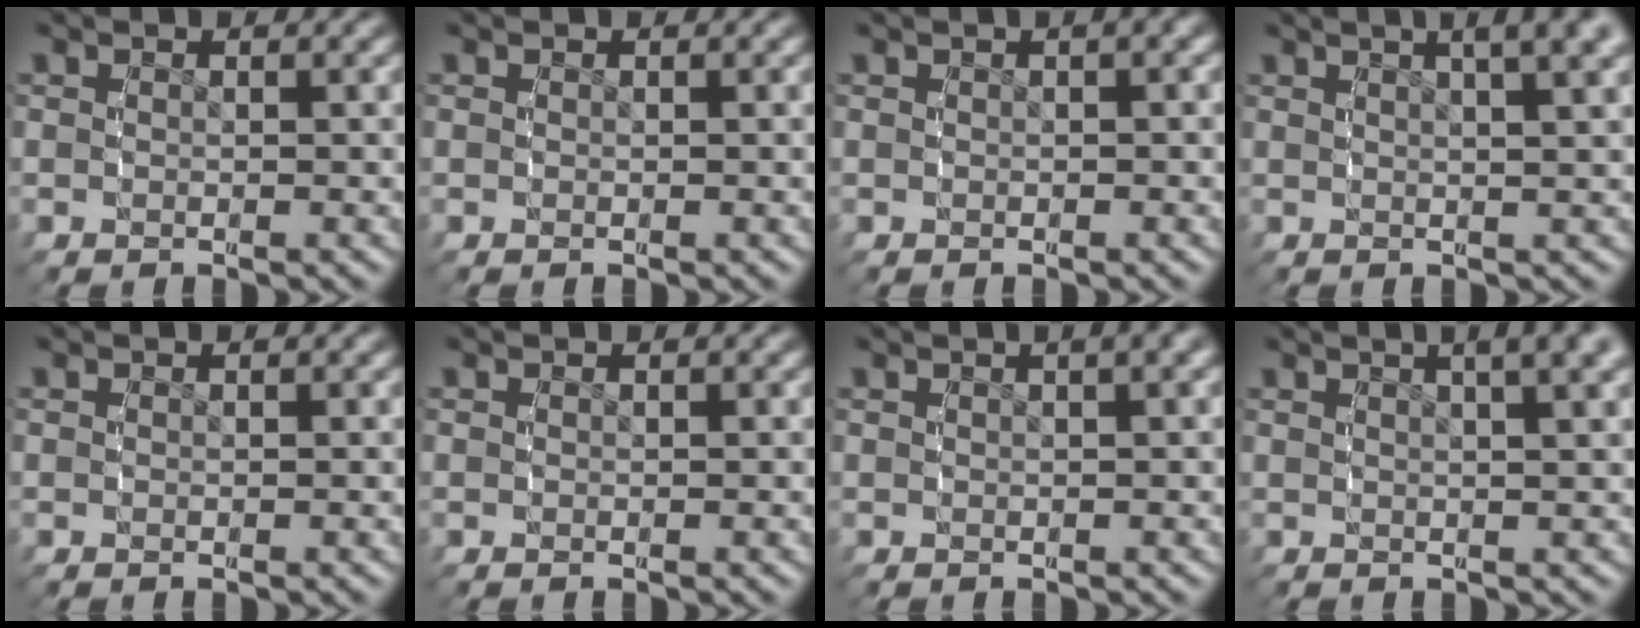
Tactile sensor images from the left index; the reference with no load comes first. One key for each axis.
{"total": 0.0}
{"total": 1.0, "fx": 0.3, "fy": -0.1, "fz": 1.0, "tx": -0.009, "ty": 0.011, "tz": 0.003}
{"total": 7.2, "fx": 4.0, "fy": 2.0, "fz": 5.6, "tx": -0.058, "ty": 0.033, "tz": 0.053}
{"total": 0.0}
{"total": 0.0}
{"total": 2.1, "fx": 1.0, "fy": -0.3, "fz": 1.8, "tx": -0.016, "ty": 0.015, "tz": 0.015}
{"total": 6.5, "fx": 3.5, "fy": 1.8, "fz": 5.2, "tx": -0.053, "ty": 0.032, "tz": 0.044}